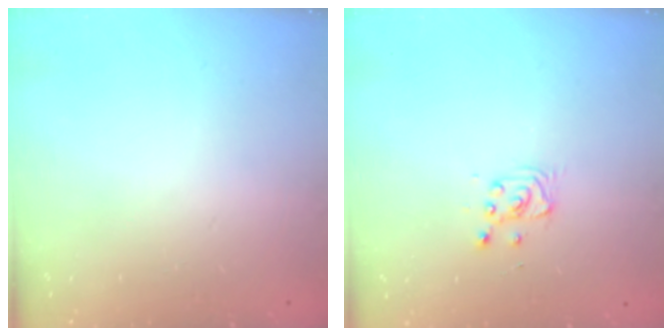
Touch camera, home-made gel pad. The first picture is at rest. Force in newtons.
{"total": 3.2, "press": 3.2, "slide": 0.4}